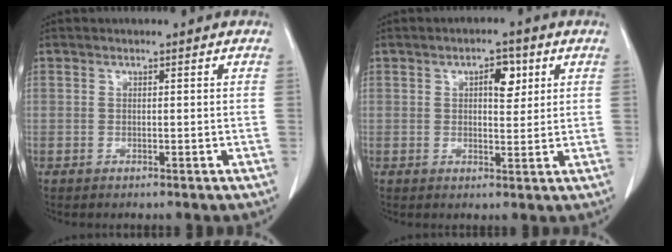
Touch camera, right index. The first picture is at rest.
{"total": 4.2, "force": [1.6, 1.9, 3.4], "torque": [-0.048, 0.005, 0.022]}